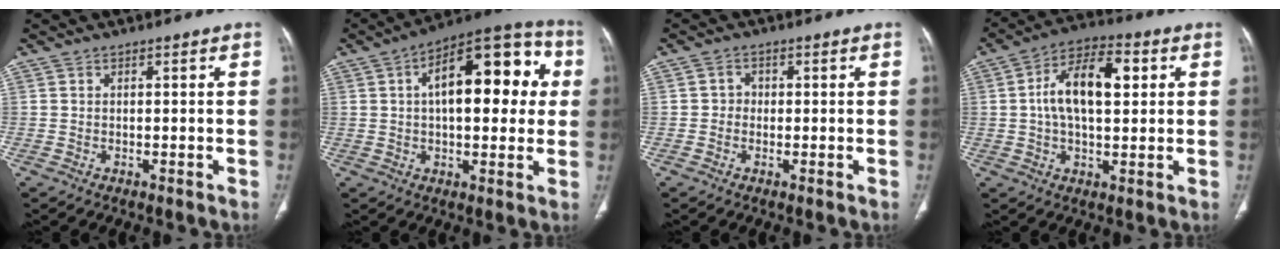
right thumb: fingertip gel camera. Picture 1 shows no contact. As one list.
[{"total": 20.4, "force": [4.0, 9.7, 17.5], "torque": [-0.211, 0.030, 0.048]}, {"total": 1.9, "force": [-0.2, 1.8, 0.7], "torque": [0.004, 0.008, -0.009]}, {"total": 13.1, "force": [2.3, 6.8, 11.0], "torque": [-0.183, 0.020, 0.034]}]